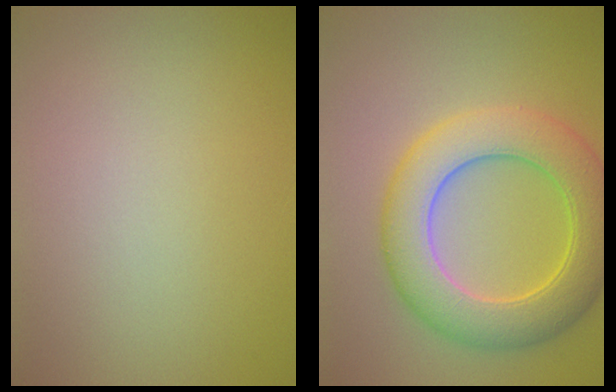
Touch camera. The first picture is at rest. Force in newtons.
{"total": 8.2, "press": 8.2, "slide": 0.2}